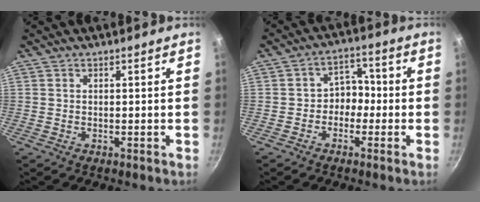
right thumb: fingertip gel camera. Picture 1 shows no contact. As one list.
[{"total": 5.4, "force": [-1.4, 4.4, 2.8], "torque": [0.009, 0.027, -0.033]}]